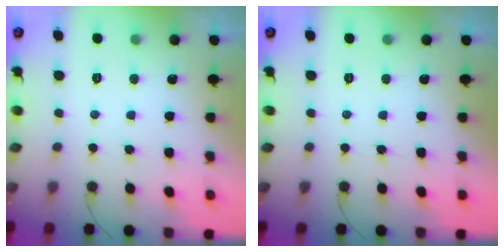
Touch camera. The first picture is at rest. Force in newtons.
{"total": 0.0}